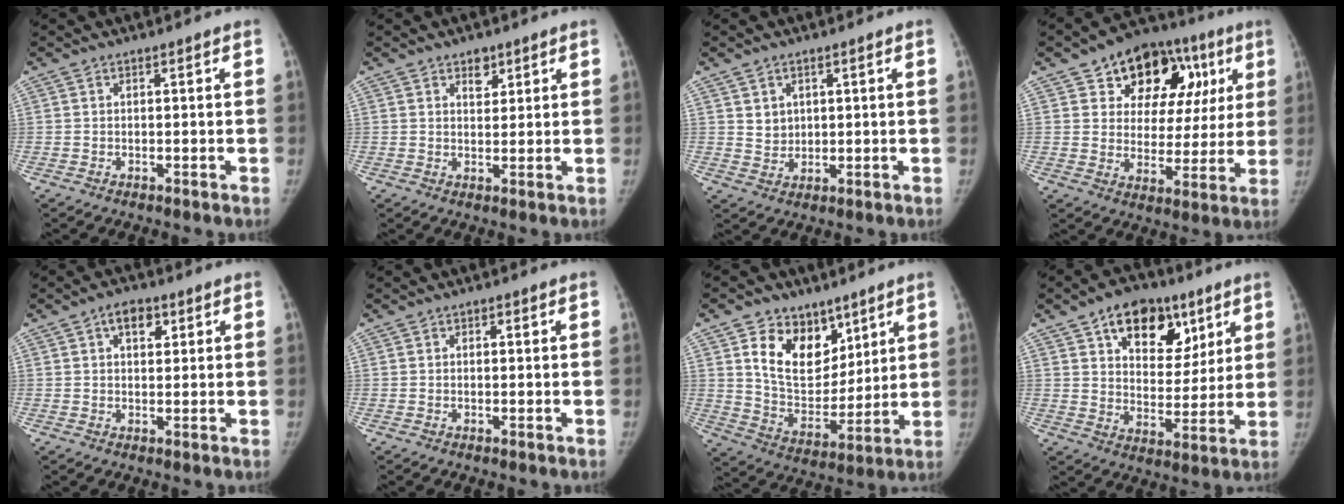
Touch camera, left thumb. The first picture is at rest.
{"total": 3.1, "force": [1.9, 2.0, 1.4], "torque": [-0.002, -0.012, 0.031]}
{"total": 3.3, "force": [1.3, 2.7, 1.2], "torque": [-0.009, -0.013, 0.031]}
{"total": 19.9, "force": [8.8, 13.3, 12.0], "torque": [-0.107, 0.005, 0.126]}
{"total": 4.8, "force": [2.1, 2.9, 3.2], "torque": [-0.031, -0.002, 0.027]}
{"total": 0.7, "force": [0.2, 0.4, 0.5], "torque": [-0.005, 0.000, 0.002]}
{"total": 15.0, "force": [7.9, 10.3, 7.6], "torque": [-0.087, -0.051, 0.150]}
{"total": 16.0, "force": [8.5, 10.0, 9.2], "torque": [-0.086, -0.032, 0.134]}